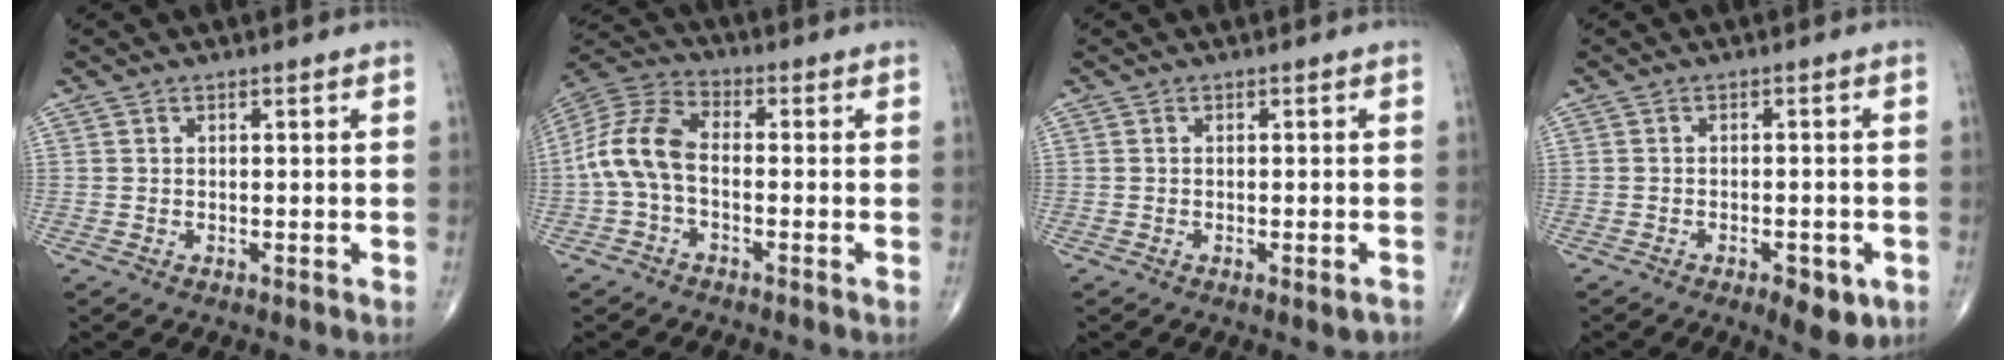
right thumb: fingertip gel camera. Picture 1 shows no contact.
{"total": 10.3, "force": [-1.5, 5.7, 8.4], "torque": [-0.177, 0.032, -0.042]}
{"total": 1.9, "force": [-1.1, 0.4, 1.6], "torque": [-0.019, 0.000, -0.011]}
{"total": 5.8, "force": [-2.8, 2.2, 4.6], "torque": [-0.058, 0.004, -0.032]}